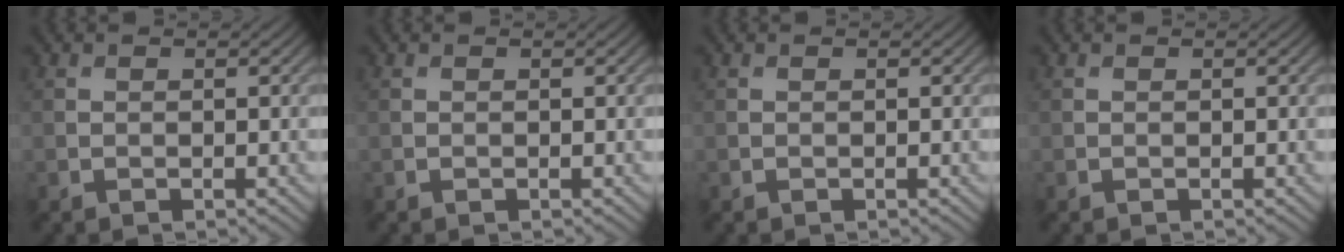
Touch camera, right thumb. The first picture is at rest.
{"total": 0.0}
{"total": 0.0}
{"total": 0.0}